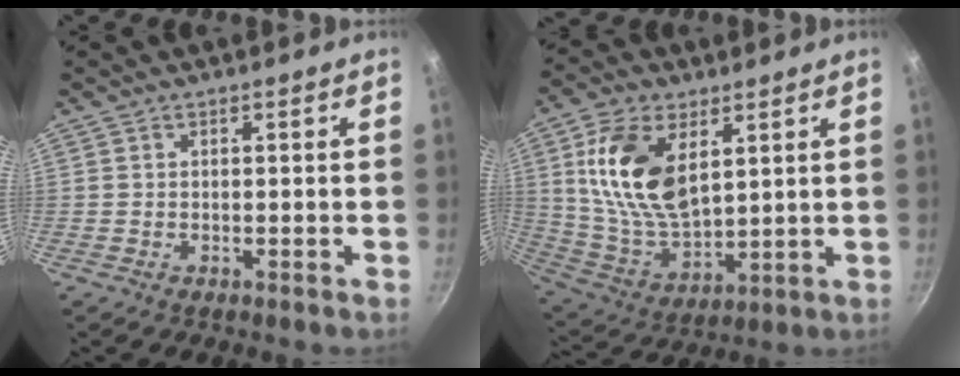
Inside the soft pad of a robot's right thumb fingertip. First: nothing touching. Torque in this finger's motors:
{"motor_torque": [2.03, 1.88, 1.49, -0.16, 0.47]}